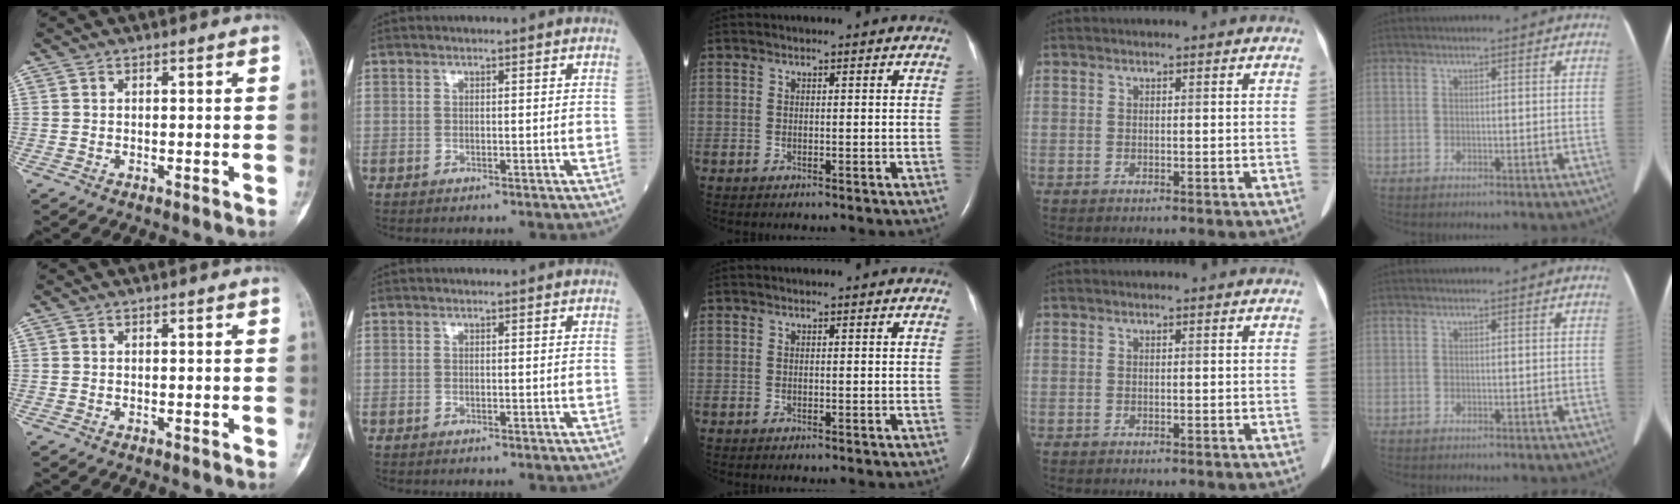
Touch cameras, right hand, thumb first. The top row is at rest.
{}